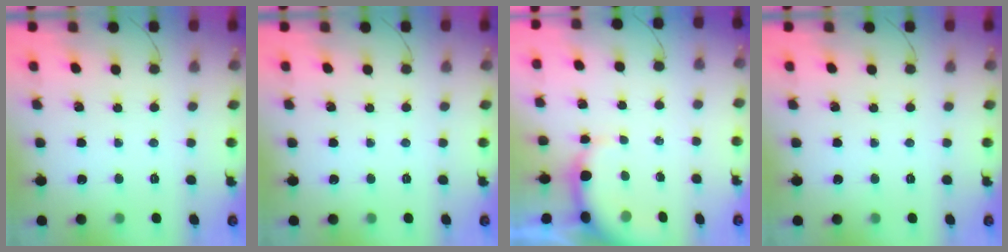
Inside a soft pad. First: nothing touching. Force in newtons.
{"total": 0.0}
{"total": 4.1, "press": 4.0, "slide": 0.7}
{"total": 0.0}